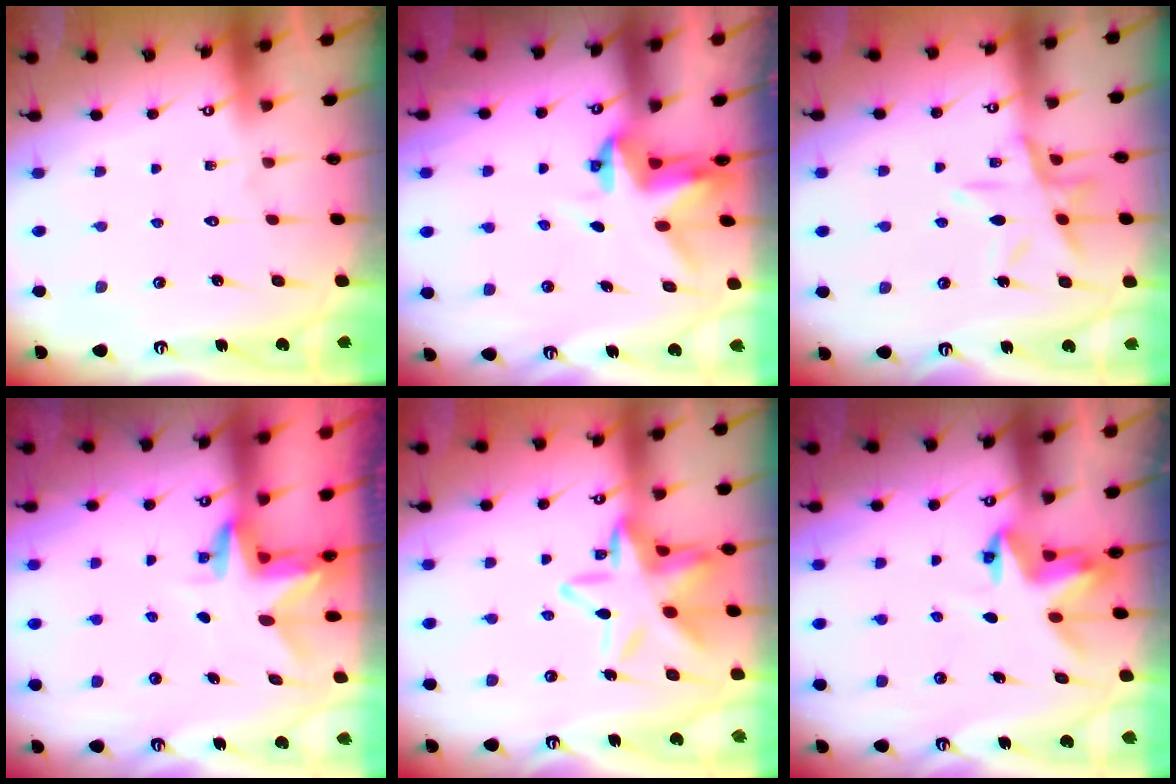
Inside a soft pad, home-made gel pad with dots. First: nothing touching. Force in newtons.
{"total": 4.4, "press": 4.4, "slide": 0.2}
{"total": 11.3, "press": 11.3, "slide": 0.9}
{"total": 3.1, "press": 3.1, "slide": 0.2}
{"total": 16.5, "press": 16.4, "slide": 1.4}
{"total": 4.0, "press": 3.9, "slide": 0.5}